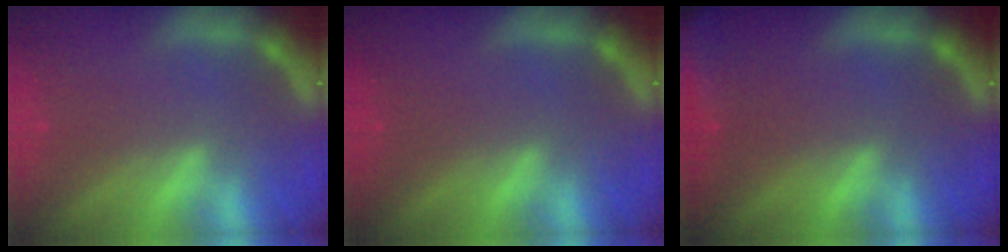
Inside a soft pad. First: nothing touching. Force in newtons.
{"total": 0.0}
{"total": 8.0}